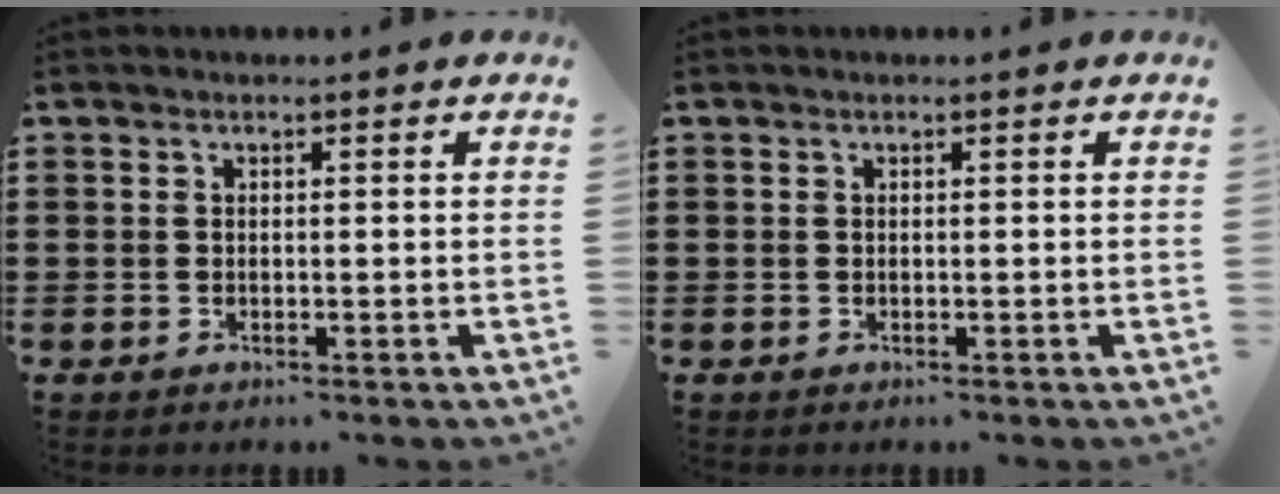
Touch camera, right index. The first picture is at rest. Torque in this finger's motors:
{"motor_torque": [0.00, 0.00, 0.00, -0.01]}